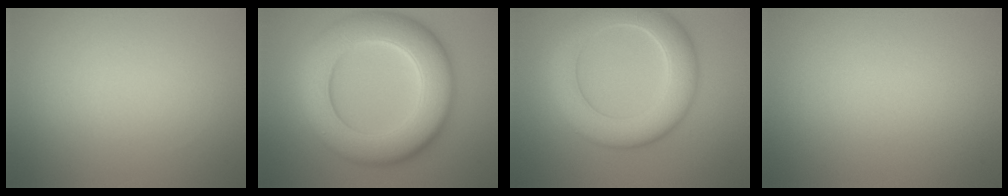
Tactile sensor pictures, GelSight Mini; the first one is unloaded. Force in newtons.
{"total": 11.3, "press": 11.3, "slide": 0.7}
{"total": 7.4, "press": 7.3, "slide": 0.3}
{"total": 0.0}